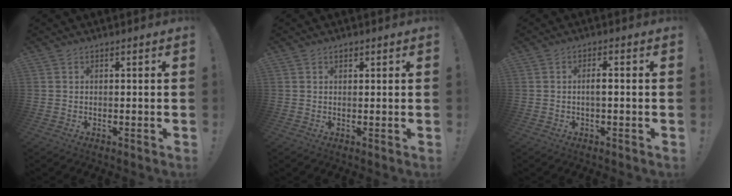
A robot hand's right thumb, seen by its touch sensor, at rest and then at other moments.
{"total": 1.1, "force": [0.7, 0.6, 0.5], "torque": [-0.009, 0.002, 0.014]}
{"total": 2.5, "force": [-0.3, 0.5, 2.5], "torque": [-0.036, 0.003, -0.009]}